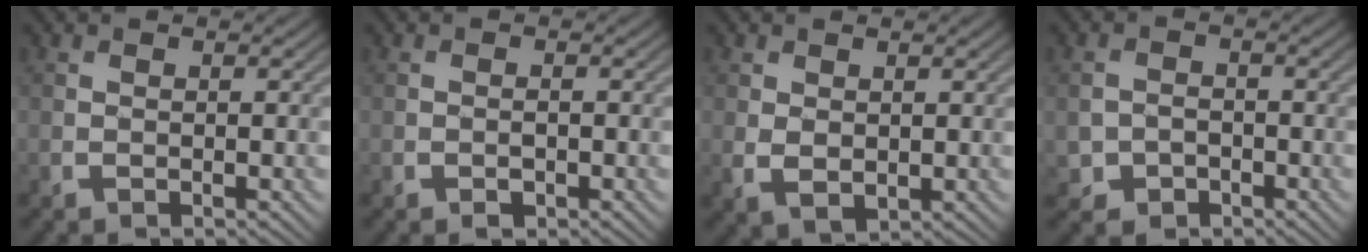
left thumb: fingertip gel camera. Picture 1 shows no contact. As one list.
[{"total": 1.2, "force": [-0.6, 0.7, 0.7], "torque": [-0.010, 0.001, -0.011]}, {"total": 2.4, "force": [0.3, 1.8, 1.6], "torque": [-0.036, -0.006, 0.011]}, {"total": 2.6, "force": [-1.4, 2.2, 0.6], "torque": [-0.012, -0.002, -0.030]}]